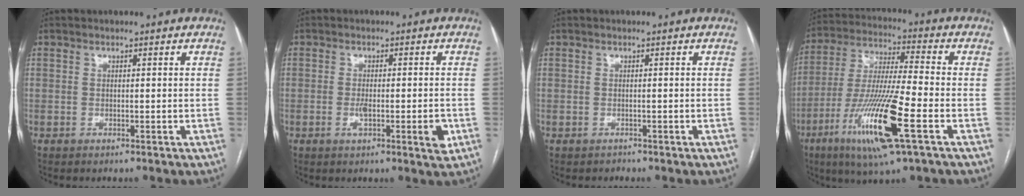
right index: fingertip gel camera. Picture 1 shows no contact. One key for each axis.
{"total": 5.0, "fx": -1.5, "fy": 0.9, "fz": 4.7, "tx": -0.074, "ty": -0.005, "tz": -0.022}
{"total": 0.7, "fx": -0.5, "fy": 0.4, "fz": -0.2, "tx": -0.003, "ty": 0.001, "tz": -0.010}
{"total": 16.6, "fx": -6.7, "fy": 0.8, "fz": 15.2, "tx": -0.309, "ty": -0.025, "tz": -0.124}